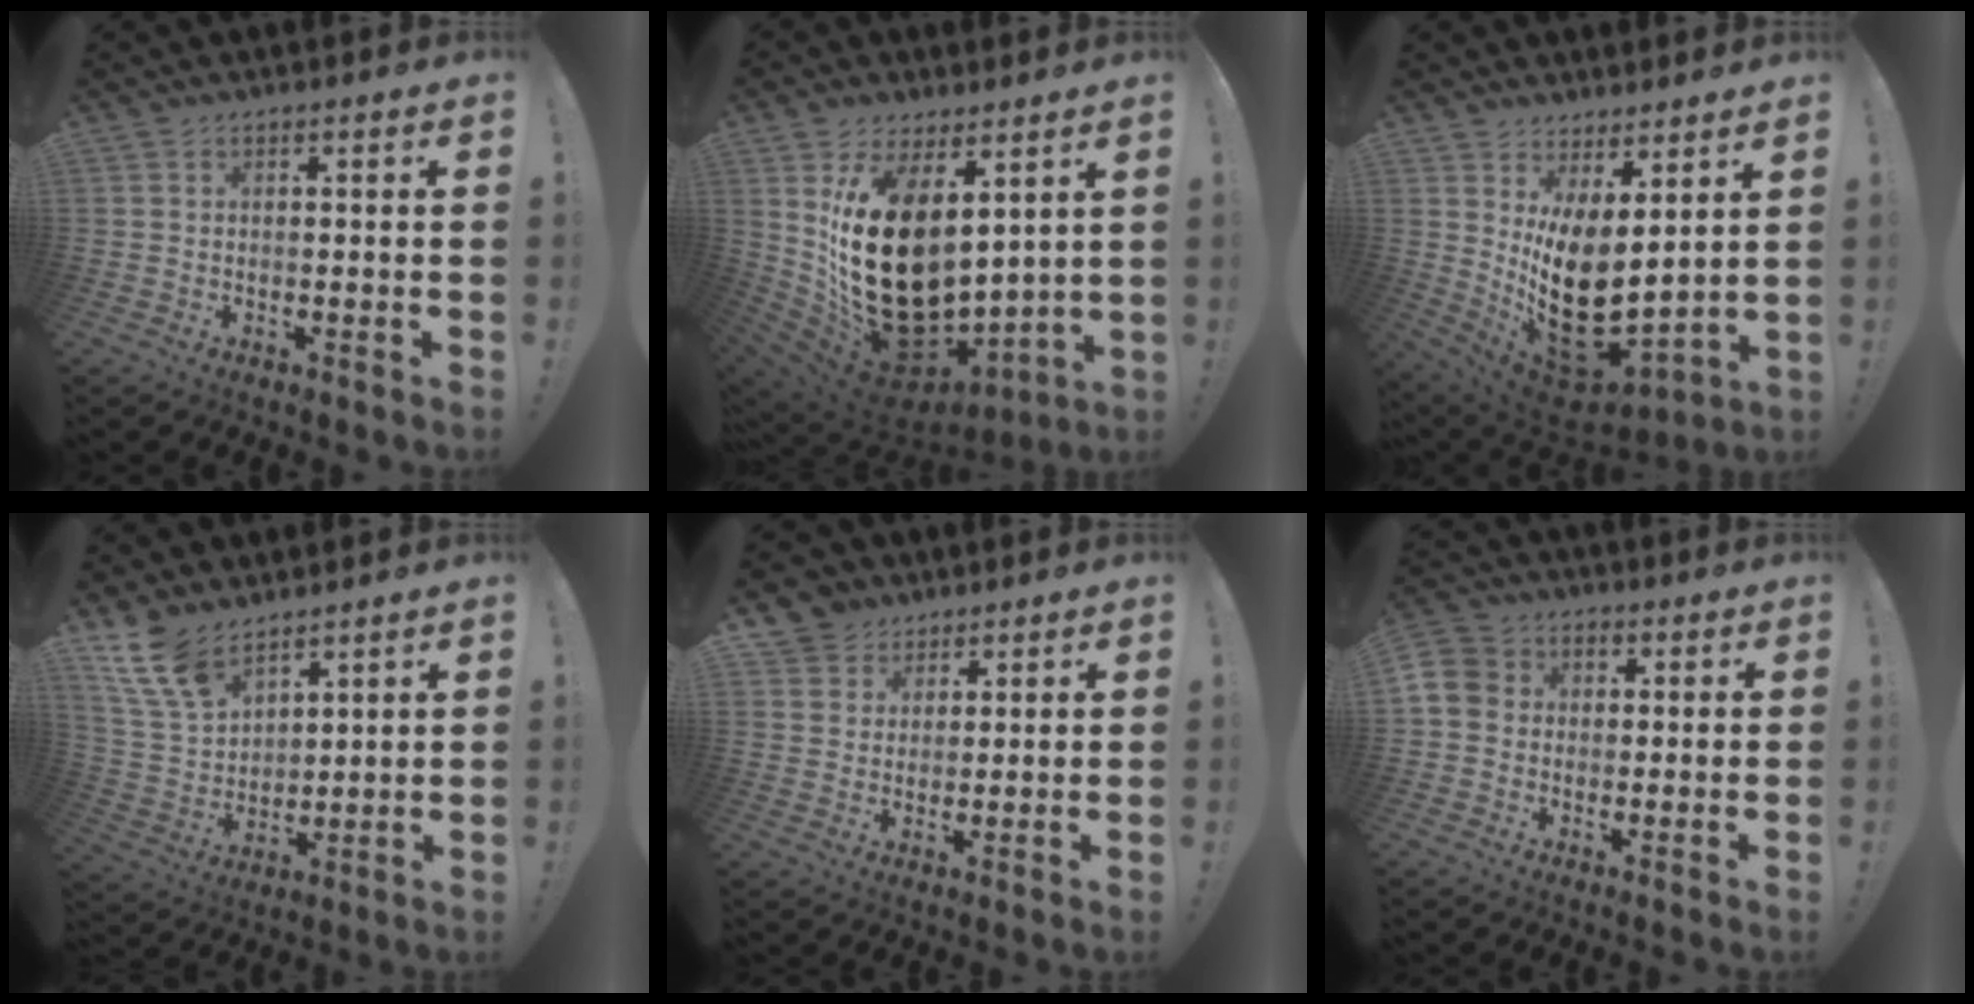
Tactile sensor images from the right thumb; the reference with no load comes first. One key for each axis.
{"total": 24.1, "fx": 3.2, "fy": 15.4, "fz": 18.3, "tx": -0.357, "ty": -0.036, "tz": 0.079}
{"total": 16.3, "fx": 1.8, "fy": 8.0, "fz": 14.1, "tx": -0.248, "ty": -0.048, "tz": 0.046}
{"total": 12.6, "fx": 9.1, "fy": 6.6, "fz": 5.7, "tx": -0.126, "ty": -0.049, "tz": 0.182}
{"total": 5.4, "fx": 3.5, "fy": 4.1, "fz": 0.2, "tx": -0.004, "ty": -0.026, "tz": 0.070}
{"total": 6.9, "fx": -1.1, "fy": 6.2, "fz": 2.9, "tx": -0.049, "ty": 0.026, "tz": -0.016}